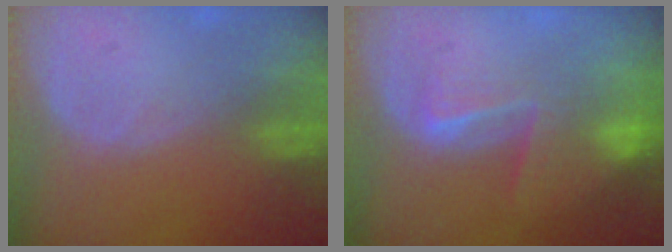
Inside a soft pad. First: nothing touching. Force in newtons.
{"total": 8.3, "press": 7.1, "slide": 4.4}